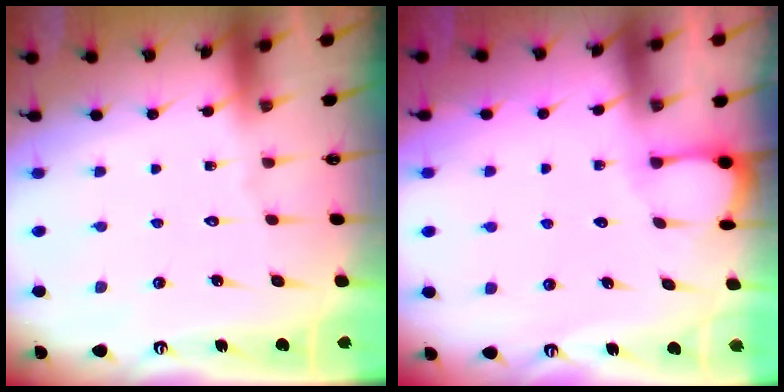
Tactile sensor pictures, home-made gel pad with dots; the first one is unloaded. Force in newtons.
{"total": 2.1, "press": 2.1, "slide": 0.2}